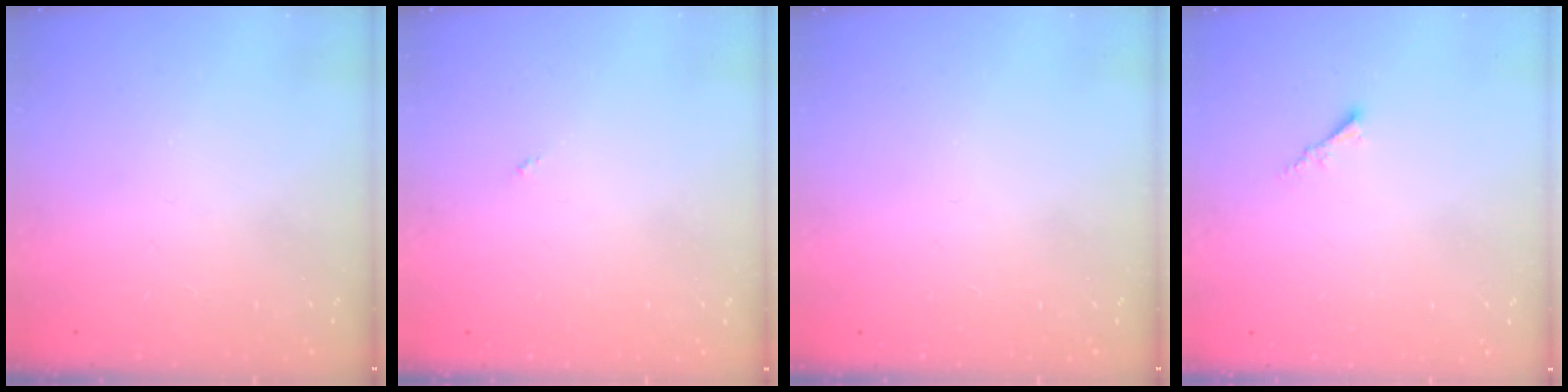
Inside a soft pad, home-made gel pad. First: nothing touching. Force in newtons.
{"total": 0.0}
{"total": 0.0}
{"total": 1.7, "press": 1.6, "slide": 0.5}